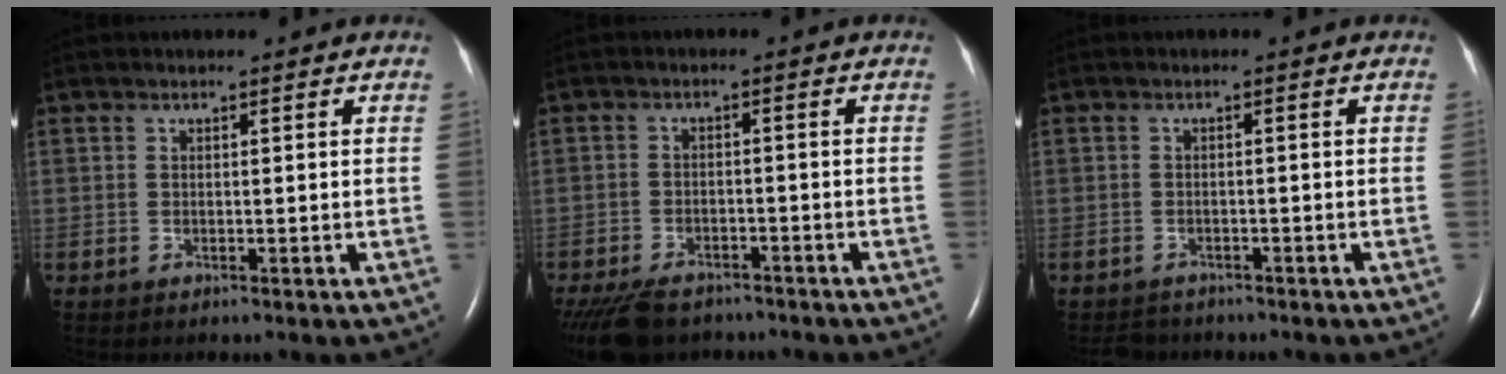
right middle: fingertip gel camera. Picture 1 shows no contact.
{"total": 10.2, "force": [-8.2, 4.6, 3.9], "torque": [-0.082, -0.016, -0.121]}
{"total": 2.5, "force": [-2.3, 1.1, -0.3], "torque": [-0.004, -0.004, -0.037]}